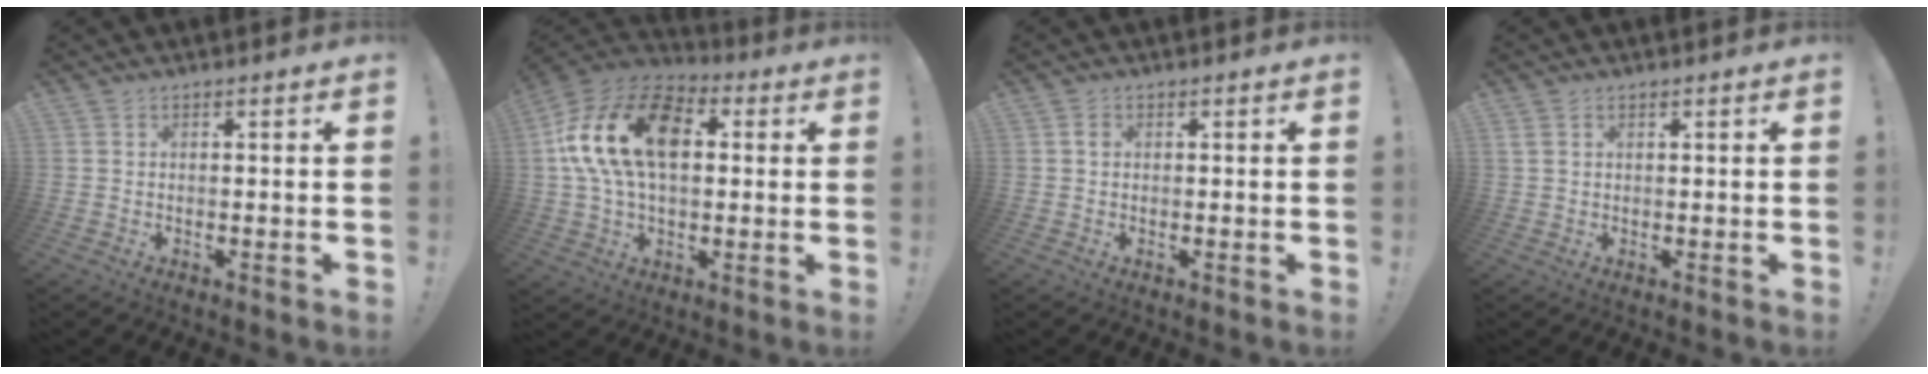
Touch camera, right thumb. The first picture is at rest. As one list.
[{"total": 21.5, "force": [5.0, 13.7, 15.8], "torque": [-0.291, 0.003, 0.090]}, {"total": 1.0, "force": [0.1, 0.8, 0.6], "torque": [-0.012, 0.004, 0.000]}, {"total": 1.9, "force": [0.9, 1.2, 1.1], "torque": [-0.028, 0.005, 0.019]}]